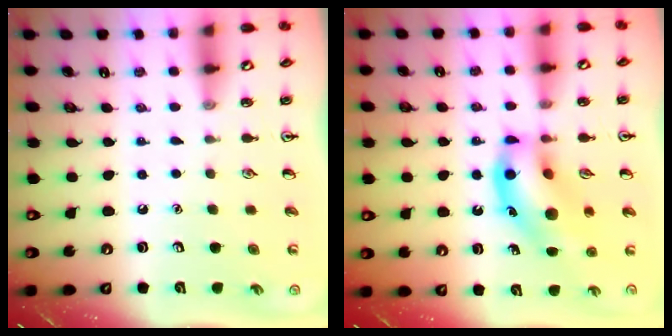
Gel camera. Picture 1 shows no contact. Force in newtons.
{"total": 16.0, "press": 15.8, "slide": 2.5}